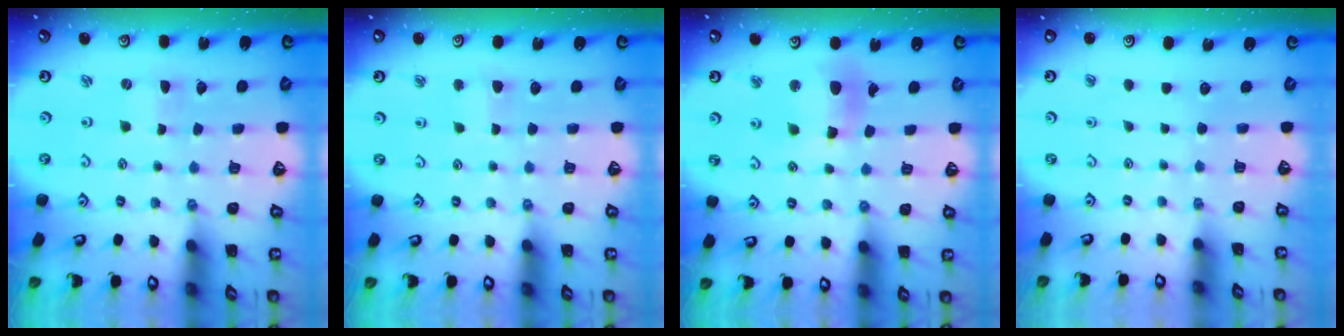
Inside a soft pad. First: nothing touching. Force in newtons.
{"total": 3.5, "press": 3.4, "slide": 0.4}
{"total": 11.0, "press": 10.9, "slide": 1.1}
{"total": 0.0}